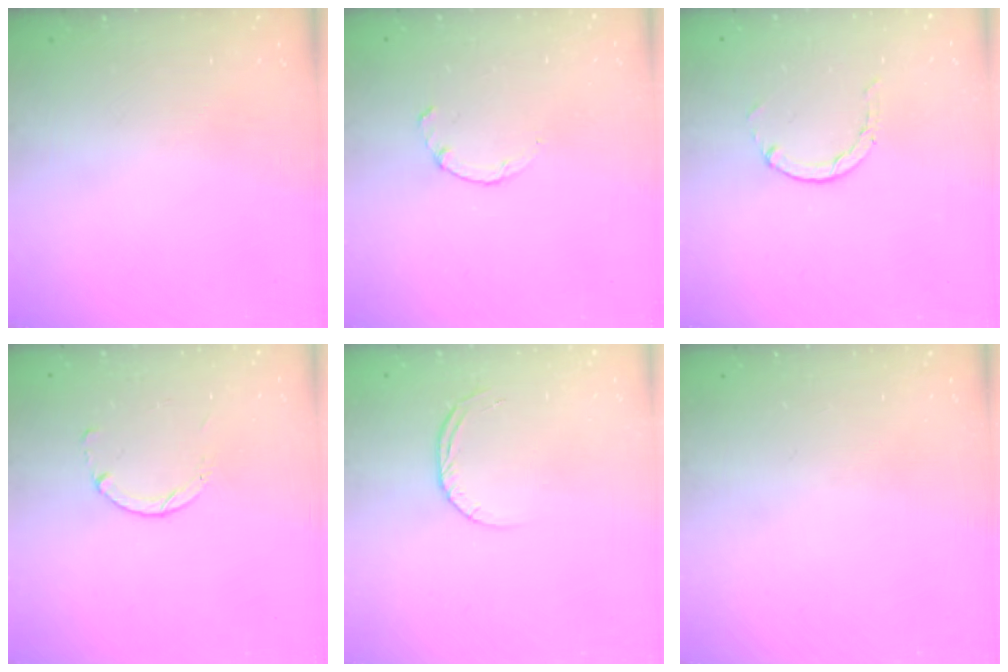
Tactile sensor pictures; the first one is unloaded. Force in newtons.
{"total": 0.9, "press": 0.8, "slide": 0.3}
{"total": 0.6, "press": 0.6, "slide": 0.2}
{"total": 1.8, "press": 1.8, "slide": 0.2}
{"total": 3.5, "press": 3.5, "slide": 0.3}
{"total": 0.0}